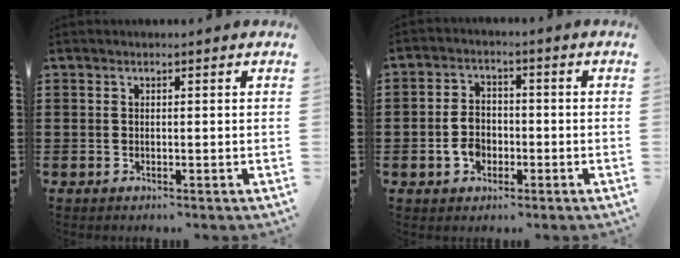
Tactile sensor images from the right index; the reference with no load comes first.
{"total": 4.9, "force": [-1.4, 3.7, 2.9], "torque": [-0.072, 0.004, -0.031]}